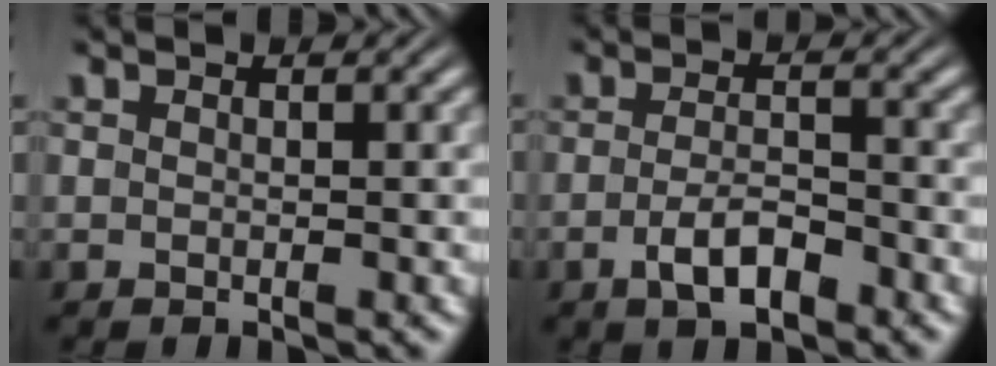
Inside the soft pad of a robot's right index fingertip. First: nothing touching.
{"total": 3.4, "force": [-2.3, 1.0, 2.3], "torque": [-0.040, -0.015, -0.032]}